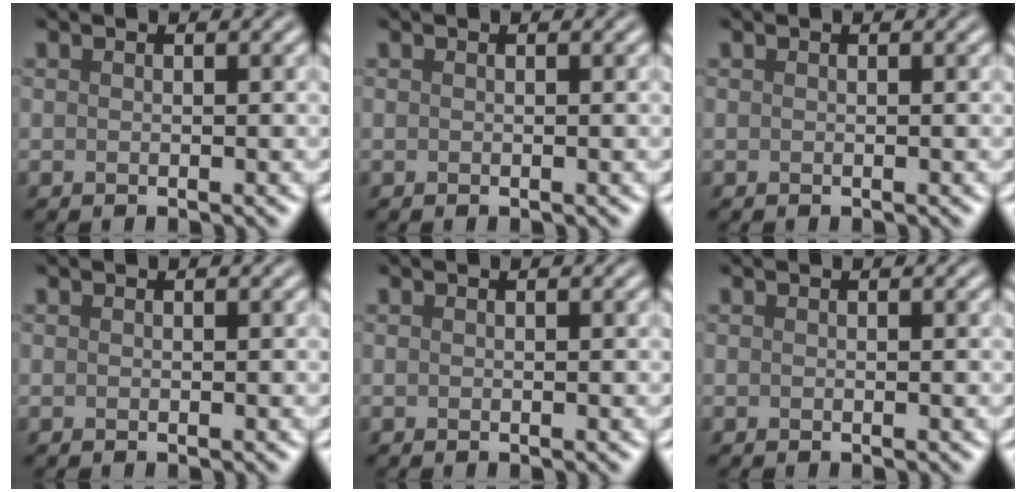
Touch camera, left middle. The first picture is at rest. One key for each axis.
{"total": 0.0}
{"total": 0.0}
{"total": 0.0}
{"total": 0.0}
{"total": 0.0}